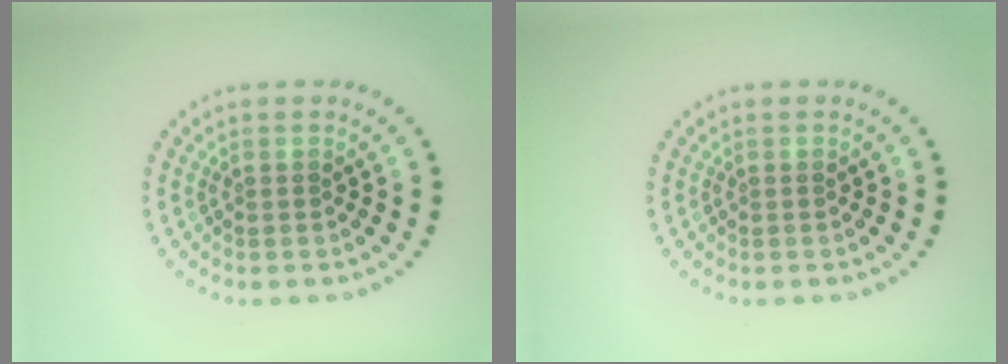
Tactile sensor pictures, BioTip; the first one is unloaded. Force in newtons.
{"total": 0.0}